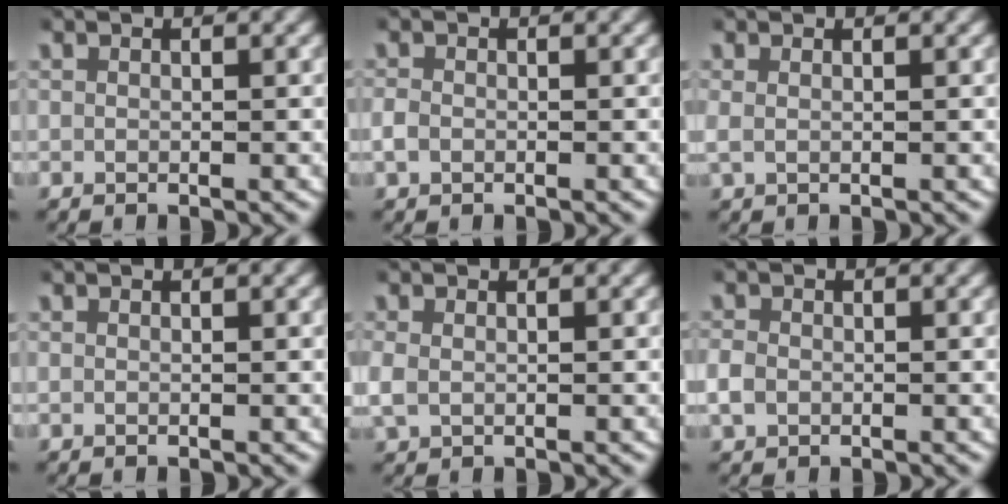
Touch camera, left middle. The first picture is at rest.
{"total": 1.4, "force": [-0.5, 1.1, 0.7], "torque": [-0.023, 0.001, -0.008]}
{"total": 1.0, "force": [0.3, 0.5, 0.8], "torque": [-0.025, -0.002, 0.007]}
{"total": 0.0}
{"total": 2.0, "force": [0.0, 1.7, 1.2], "torque": [-0.044, -0.006, 0.008]}
{"total": 2.0, "force": [-0.4, 1.7, 0.9], "torque": [-0.035, 0.000, -0.006]}